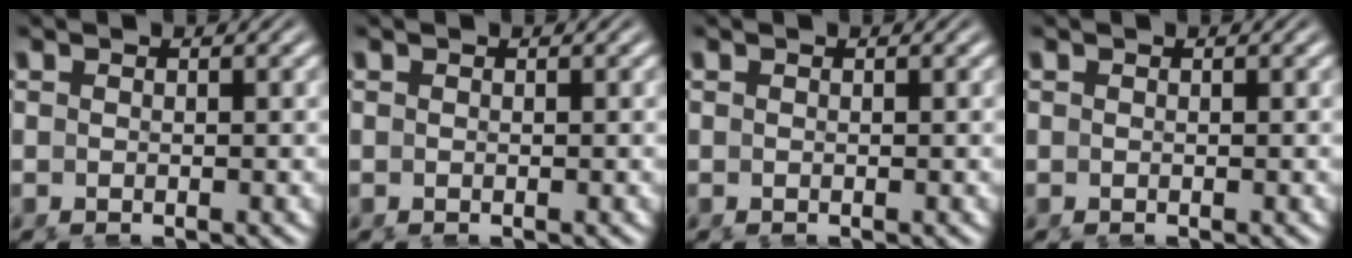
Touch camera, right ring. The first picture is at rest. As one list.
[{"total": 0.0}, {"total": 0.0}, {"total": 0.0}]